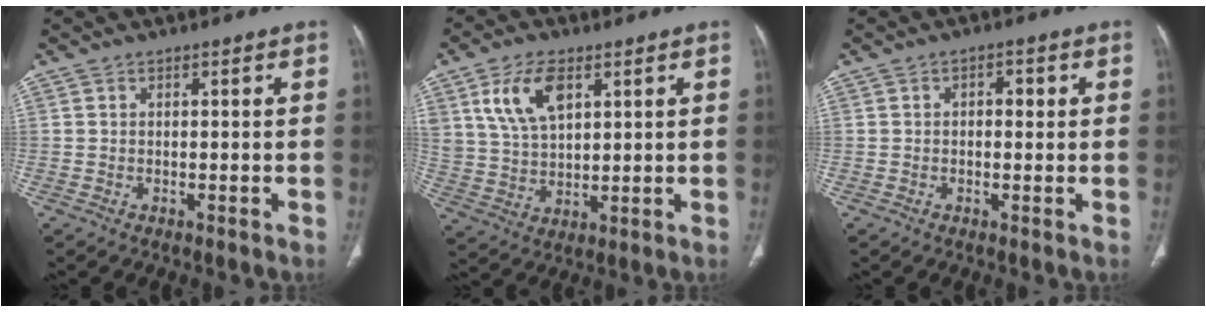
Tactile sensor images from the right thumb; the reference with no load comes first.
{"total": 10.6, "force": [4.7, 5.9, 7.4], "torque": [-0.130, -0.013, 0.099]}
{"total": 2.6, "force": [0.4, 1.6, 2.1], "torque": [-0.023, 0.009, 0.003]}